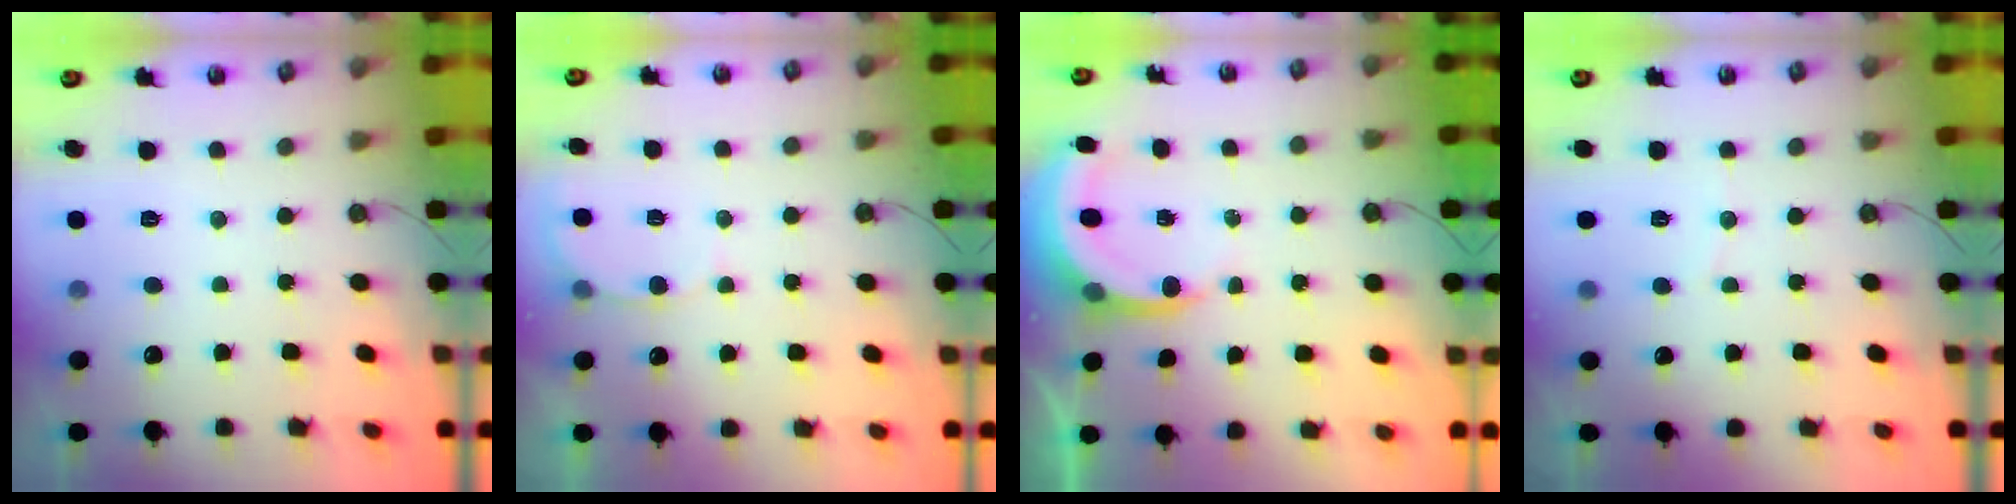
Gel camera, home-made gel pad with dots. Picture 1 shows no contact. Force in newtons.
{"total": 5.9, "press": 5.8, "slide": 0.4}
{"total": 5.9, "press": 5.9, "slide": 0.6}
{"total": 2.0, "press": 1.8, "slide": 0.9}